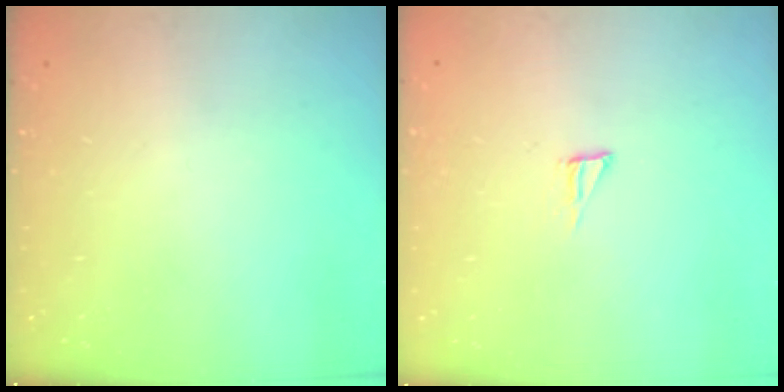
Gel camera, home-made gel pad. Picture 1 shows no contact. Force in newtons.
{"total": 3.4, "press": 3.4, "slide": 0.3}